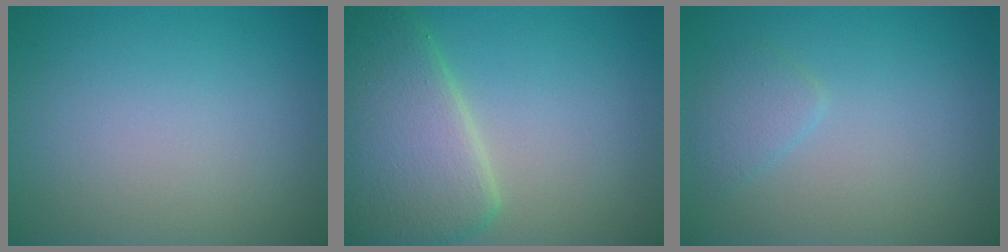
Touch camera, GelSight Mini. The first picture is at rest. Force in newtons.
{"total": 8.1, "press": 8.1, "slide": 0.6}
{"total": 1.5, "press": 1.5, "slide": 0.1}